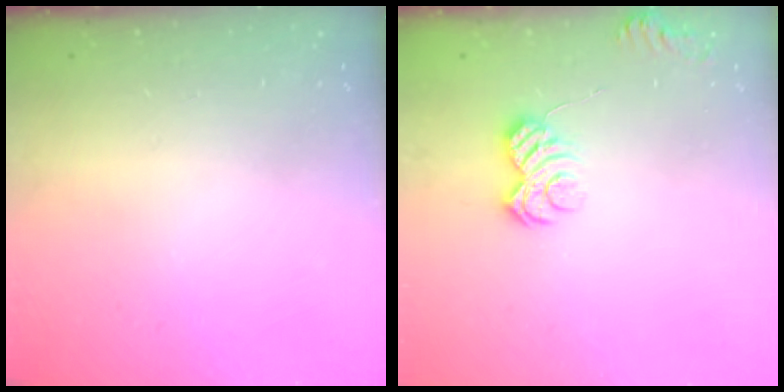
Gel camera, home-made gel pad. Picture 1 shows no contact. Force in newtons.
{"total": 5.0, "press": 4.8, "slide": 1.1}